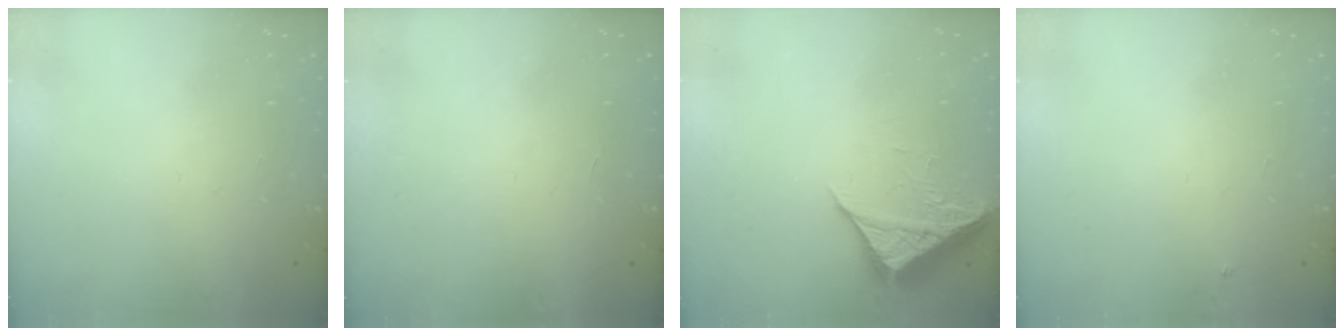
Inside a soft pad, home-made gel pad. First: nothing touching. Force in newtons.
{"total": 1.7, "press": 1.7, "slide": 0.1}
{"total": 6.6, "press": 6.6, "slide": 0.3}
{"total": 2.7, "press": 2.7, "slide": 0.4}